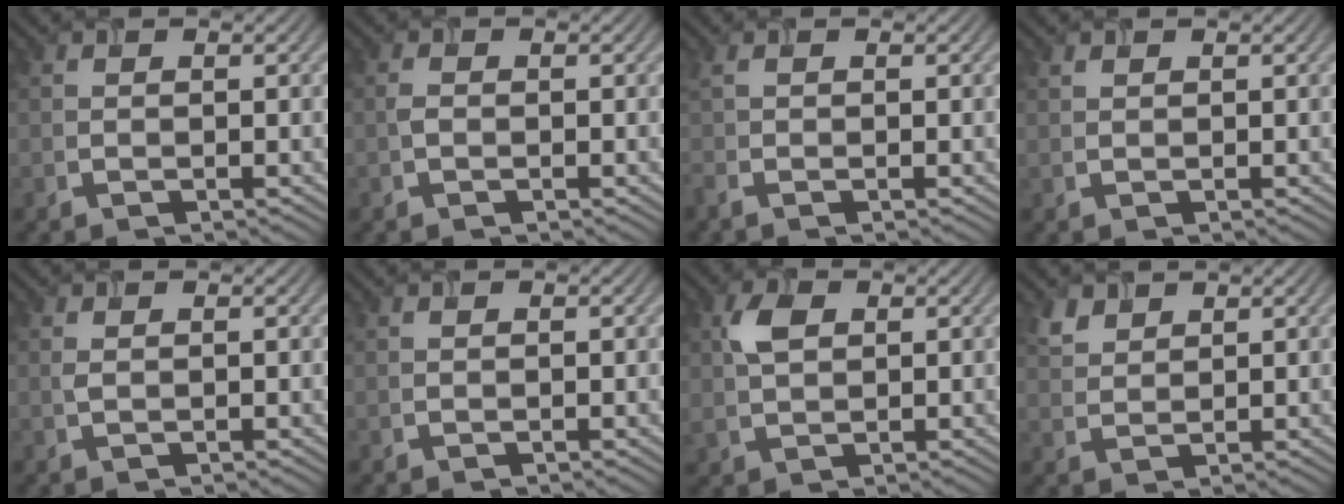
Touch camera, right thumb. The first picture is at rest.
{"total": 0.7, "force": [-0.2, 0.5, 0.5], "torque": [-0.011, 0.002, -0.007]}
{"total": 2.1, "force": [-0.5, 0.8, 1.9], "torque": [-0.065, -0.004, -0.021]}
{"total": 0.5, "force": [0.4, 0.2, 0.2], "torque": [-0.005, 0.001, 0.010]}
{"total": 0.6, "force": [0.2, 0.2, 0.5], "torque": [-0.014, 0.003, 0.005]}
{"total": 0.0}
{"total": 3.8, "force": [1.2, 2.4, 2.7], "torque": [-0.062, 0.006, 0.023]}
{"total": 2.8, "force": [2.1, 1.4, 1.1], "torque": [-0.031, 0.003, 0.051]}